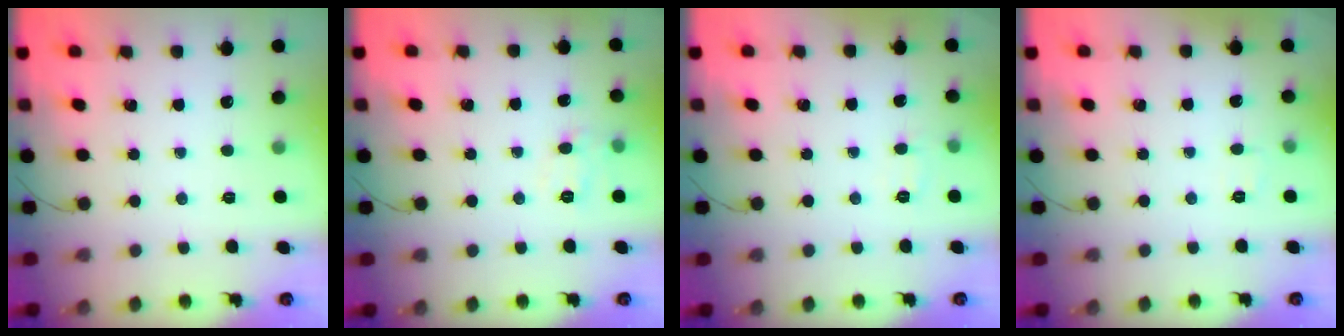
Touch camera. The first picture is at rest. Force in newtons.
{"total": 7.3, "press": 7.2, "slide": 1.4}
{"total": 4.9, "press": 4.7, "slide": 1.2}
{"total": 2.4, "press": 2.1, "slide": 1.1}